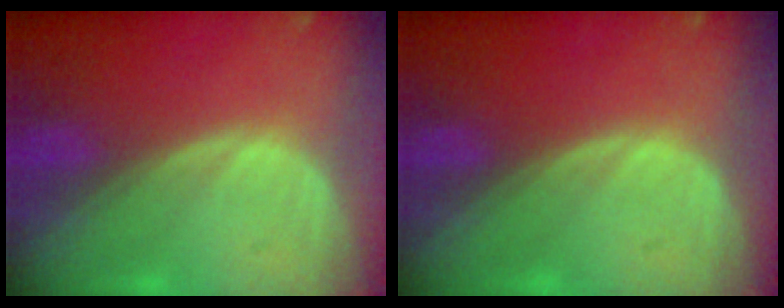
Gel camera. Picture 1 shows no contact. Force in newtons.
{"total": 0.0}